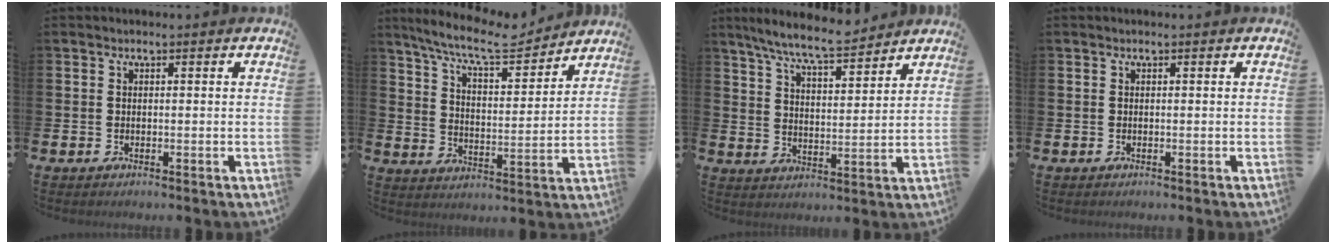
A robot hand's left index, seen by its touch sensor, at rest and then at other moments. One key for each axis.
{"total": 9.4, "fx": 8.5, "fy": 1.7, "fz": 3.7, "tx": -0.089, "ty": -0.050, "tz": 0.146}
{"total": 8.1, "fx": 7.5, "fy": 0.6, "fz": 2.9, "tx": -0.081, "ty": -0.036, "tz": 0.136}
{"total": 0.0}